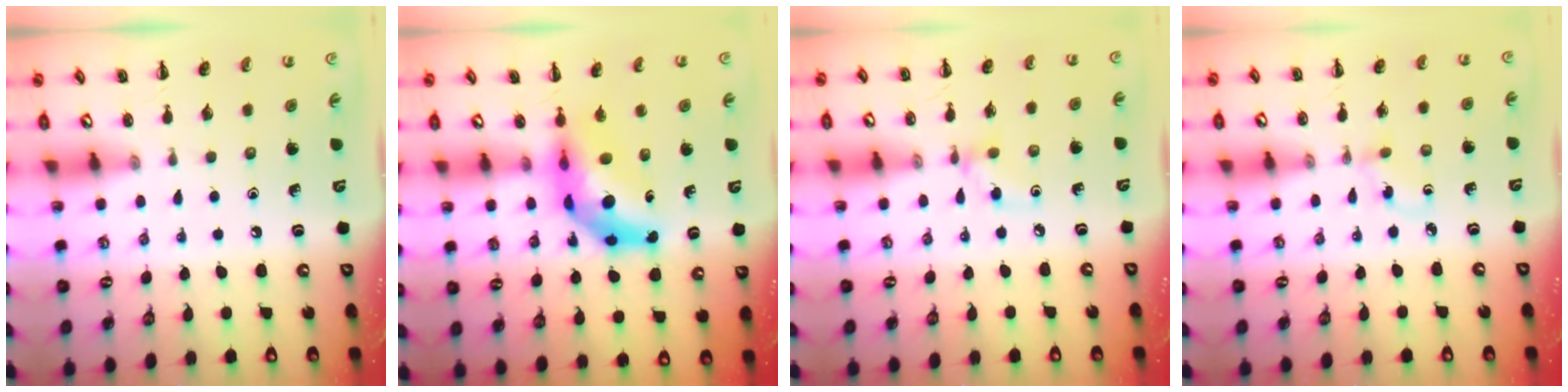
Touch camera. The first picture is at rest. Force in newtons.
{"total": 8.8, "press": 8.2, "slide": 3.2}
{"total": 3.9, "press": 3.6, "slide": 1.5}
{"total": 2.1, "press": 1.9, "slide": 0.9}